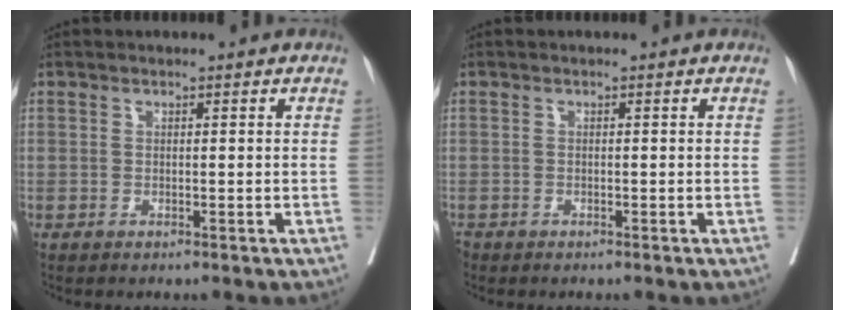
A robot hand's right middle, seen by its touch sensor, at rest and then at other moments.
{"total": 1.2, "force": [-0.9, 0.7, 0.3], "torque": [-0.009, -0.004, -0.015]}